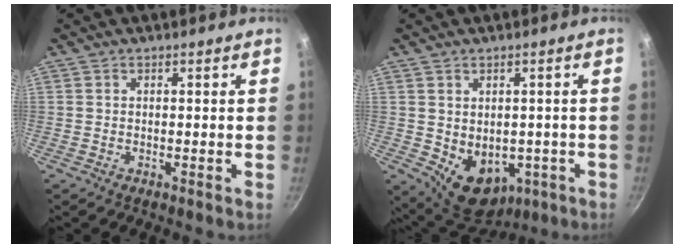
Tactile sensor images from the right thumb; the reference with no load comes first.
{"total": 11.0, "force": [-2.1, 8.0, 7.2], "torque": [-0.073, -0.008, -0.004]}